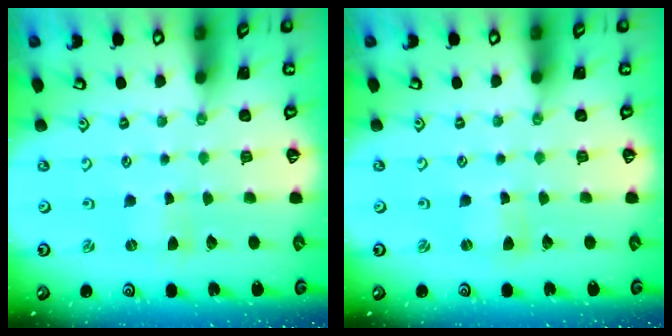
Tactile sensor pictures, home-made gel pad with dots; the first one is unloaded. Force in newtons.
{"total": 0.0}